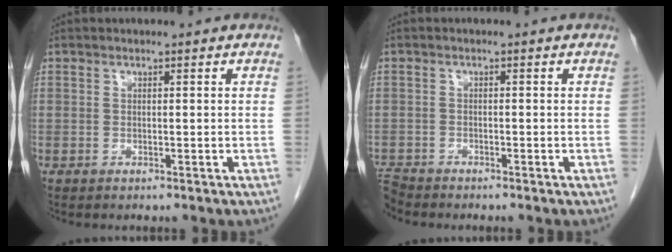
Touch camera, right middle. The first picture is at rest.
{"total": 2.6, "force": [-2.6, 0.1, 0.0], "torque": [0.000, -0.014, -0.049]}